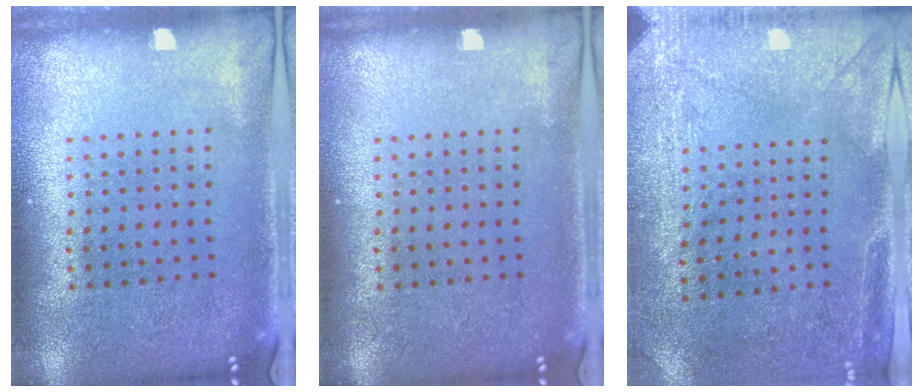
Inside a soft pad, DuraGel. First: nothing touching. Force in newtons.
{"total": 0.0}
{"total": 2.9, "press": 2.3, "slide": 1.8}